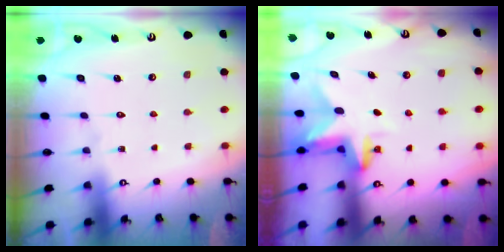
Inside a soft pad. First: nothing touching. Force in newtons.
{"total": 3.0, "press": 3.0, "slide": 0.3}